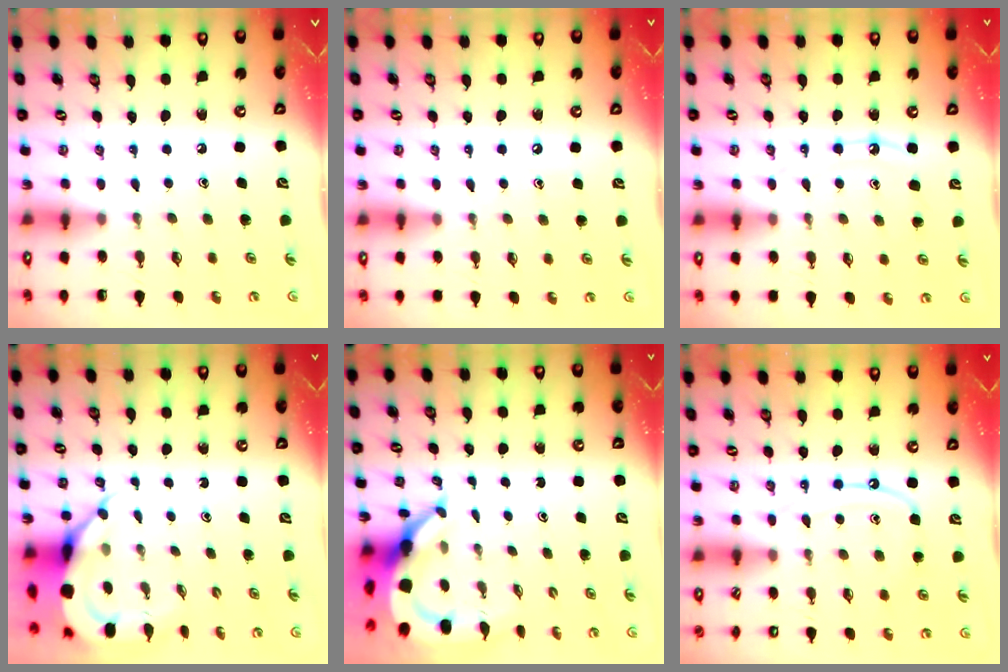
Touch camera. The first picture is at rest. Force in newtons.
{"total": 2.7, "press": 2.7, "slide": 0.5}
{"total": 8.8, "press": 8.8, "slide": 0.5}
{"total": 8.3, "press": 8.2, "slide": 1.0}
{"total": 7.2, "press": 7.1, "slide": 0.9}
{"total": 10.3, "press": 10.2, "slide": 0.8}